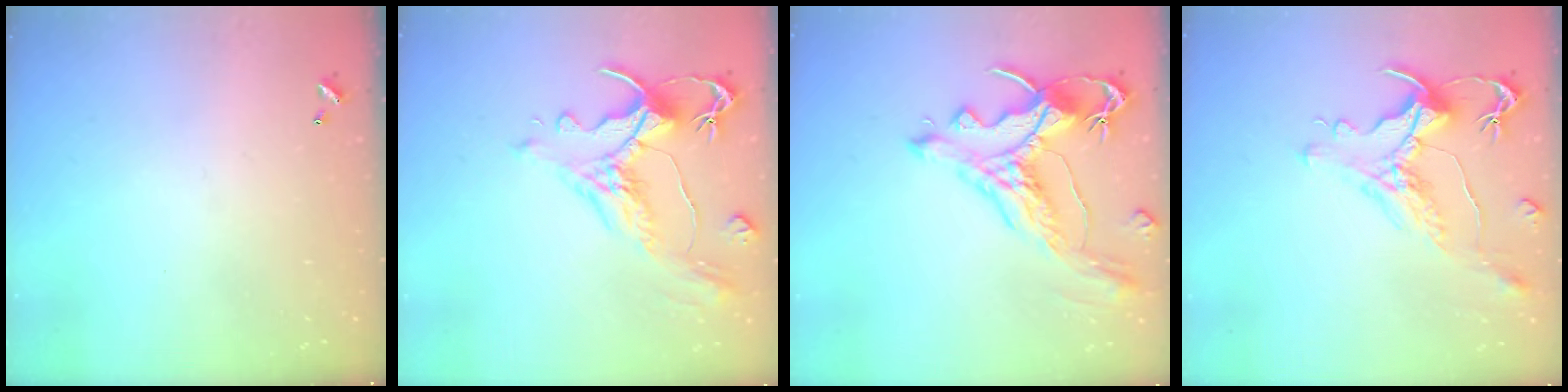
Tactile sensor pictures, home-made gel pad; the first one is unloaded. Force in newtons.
{"total": 1.5, "press": 0.2, "slide": 1.5}
{"total": 3.8, "press": 3.4, "slide": 1.7}
{"total": 1.5, "press": 0.7, "slide": 1.3}